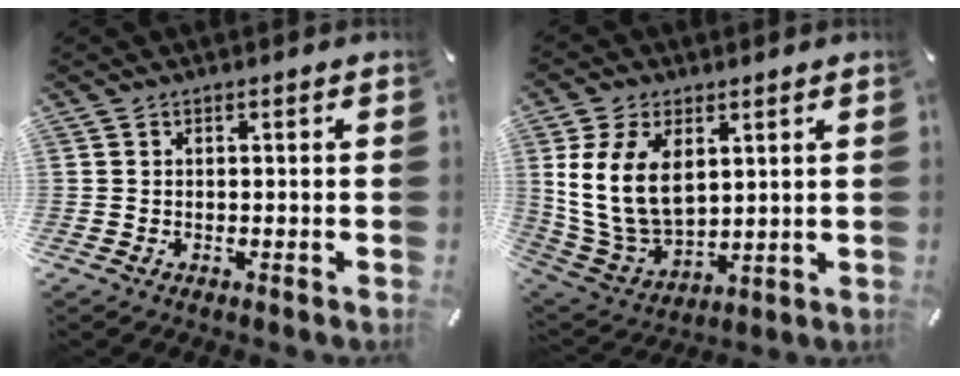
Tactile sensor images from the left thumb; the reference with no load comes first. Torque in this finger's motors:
{"motor_torque": [0.98, 1.09, 1.58, -1.19, 0.56]}